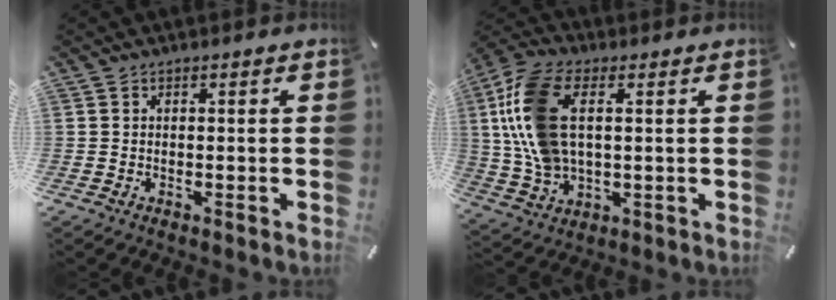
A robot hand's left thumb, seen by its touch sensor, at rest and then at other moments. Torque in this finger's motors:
{"motor_torque": [2.48, 2.52, 1.65, -1.12, 0.68]}